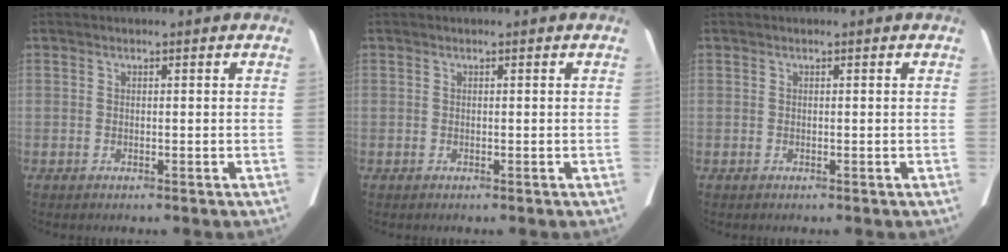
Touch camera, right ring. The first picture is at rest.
{"total": 0.0}
{"total": 0.0}